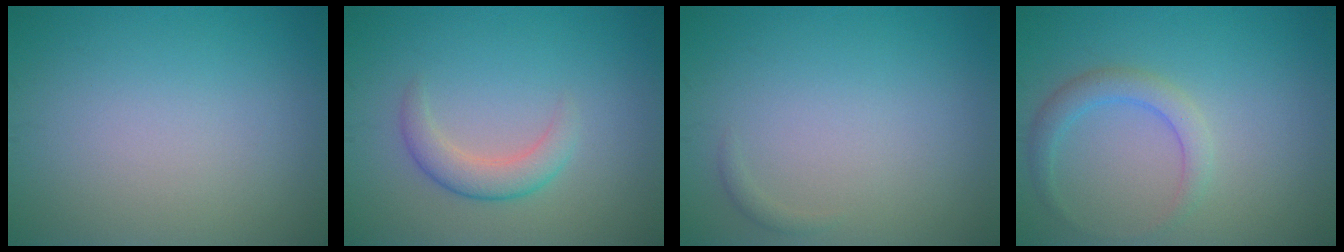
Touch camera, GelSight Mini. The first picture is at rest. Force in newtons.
{"total": 2.8, "press": 2.8, "slide": 0.2}
{"total": 0.6, "press": 0.6, "slide": 0.0}
{"total": 2.4, "press": 2.4, "slide": 0.1}